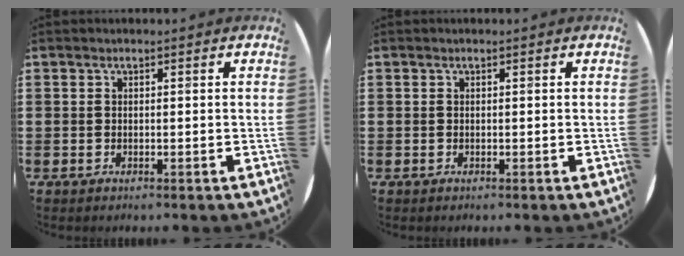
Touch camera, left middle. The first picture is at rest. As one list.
[{"total": 0.0}]